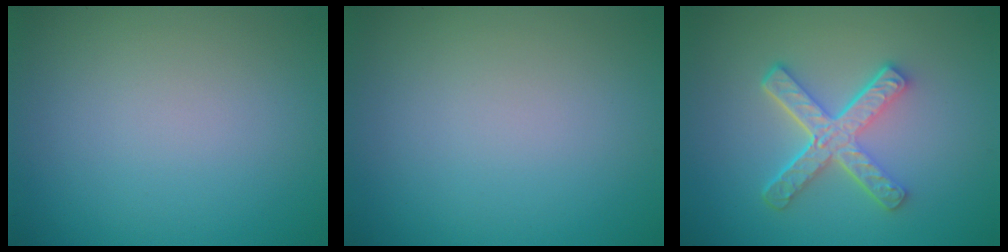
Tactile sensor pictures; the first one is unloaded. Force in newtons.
{"total": 0.0}
{"total": 5.1, "press": 3.6, "slide": 3.5}